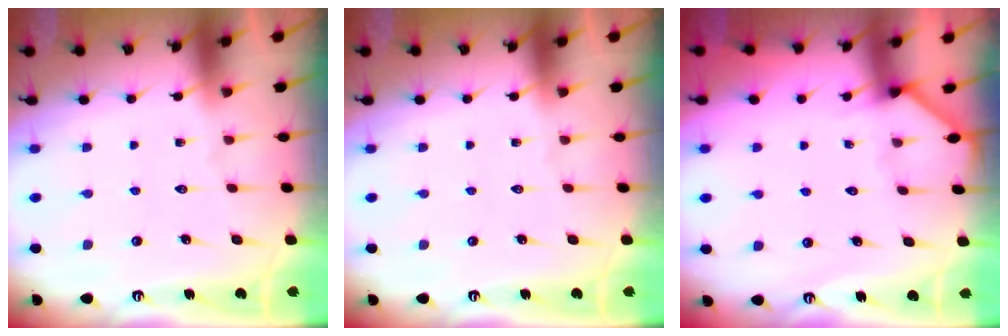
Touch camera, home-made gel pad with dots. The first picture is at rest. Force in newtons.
{"total": 0.0}
{"total": 2.2, "press": 2.2, "slide": 0.3}